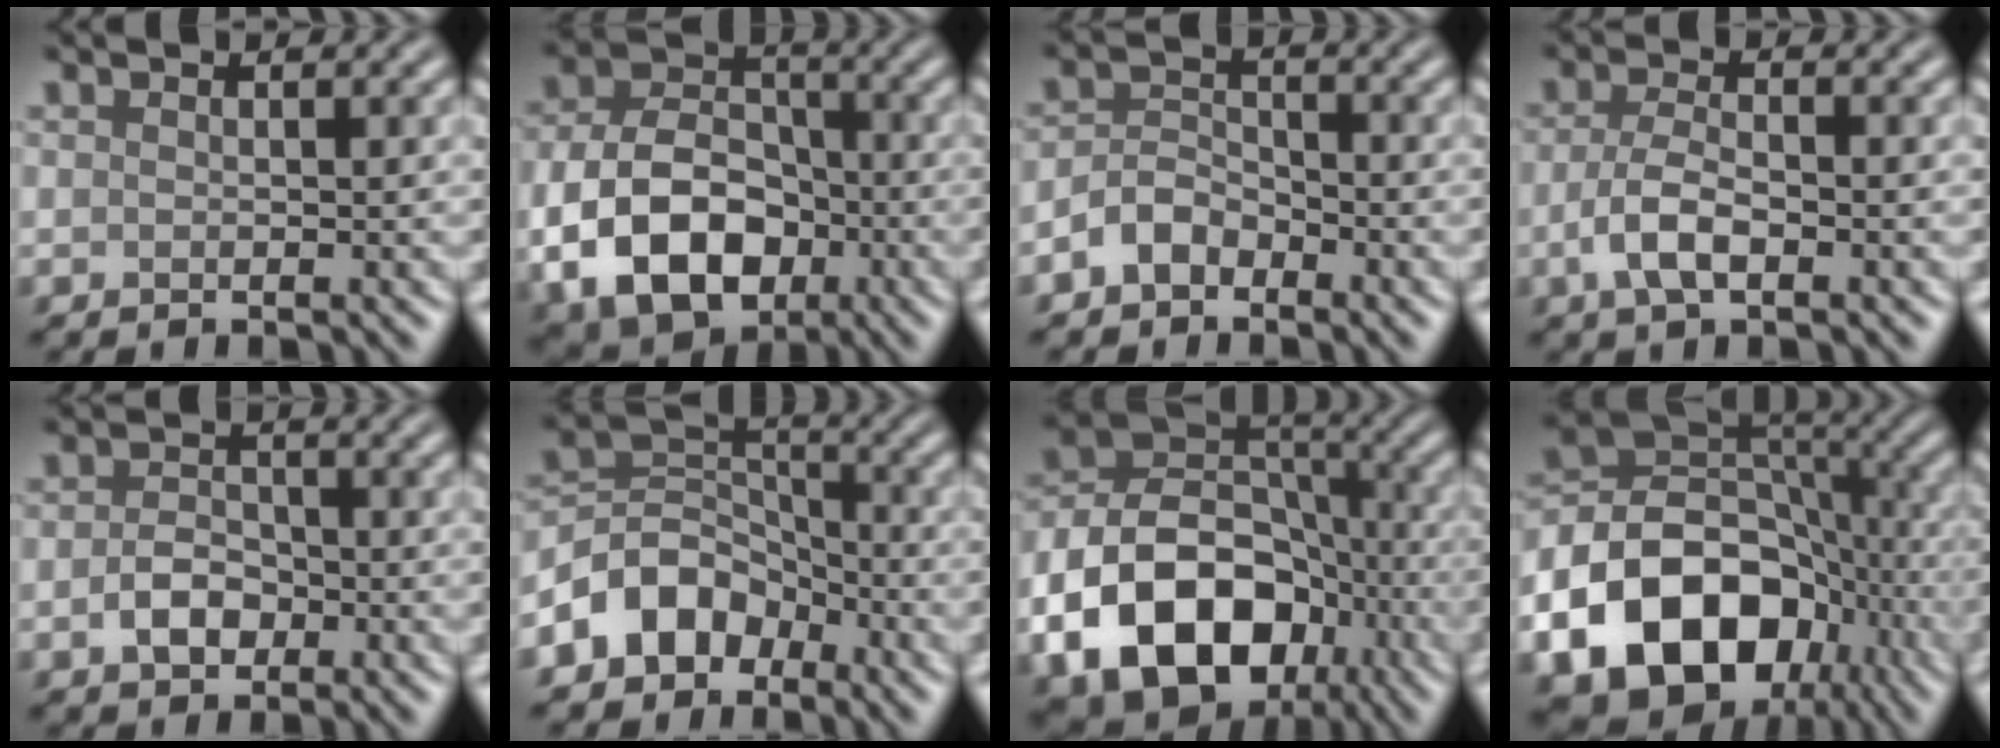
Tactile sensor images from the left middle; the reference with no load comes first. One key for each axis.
{"total": 9.9, "fx": -3.1, "fy": 6.9, "fz": 6.4, "tx": -0.129, "ty": -0.008, "tz": -0.062}
{"total": 2.8, "fx": -1.8, "fy": 1.7, "fz": 1.3, "tx": -0.024, "ty": 0.012, "tz": -0.041}
{"total": 3.3, "fx": -1.2, "fy": 1.4, "fz": 2.8, "tx": -0.060, "ty": 0.001, "tz": -0.028}
{"total": 2.8, "fx": -1.0, "fy": 2.0, "fz": 1.7, "tx": -0.032, "ty": 0.003, "tz": -0.023}
{"total": 5.8, "fx": -3.3, "fy": 4.2, "fz": 2.1, "tx": -0.025, "ty": 0.008, "tz": -0.076}
{"total": 13.7, "fx": -5.9, "fy": 9.8, "fz": 7.6, "tx": -0.157, "ty": -0.003, "tz": -0.105}
{"total": 18.3, "fx": -8.5, "fy": 13.8, "fz": 8.4, "tx": -0.159, "ty": -0.022, "tz": -0.147}